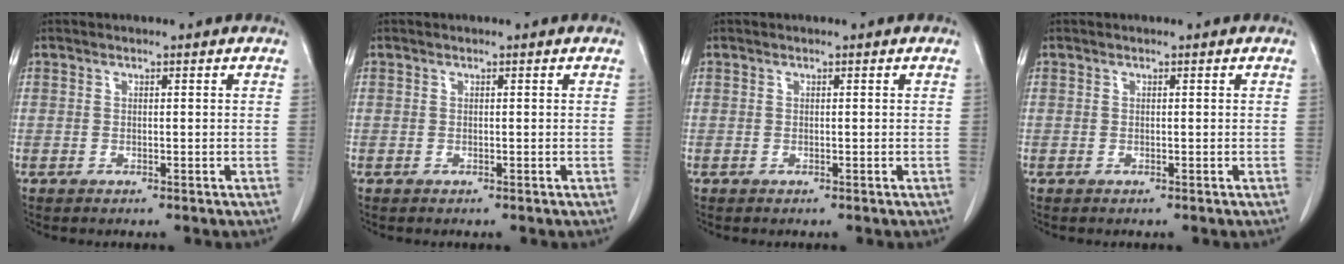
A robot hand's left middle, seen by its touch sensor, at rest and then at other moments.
{"total": 0.0}
{"total": 0.0}
{"total": 0.0}